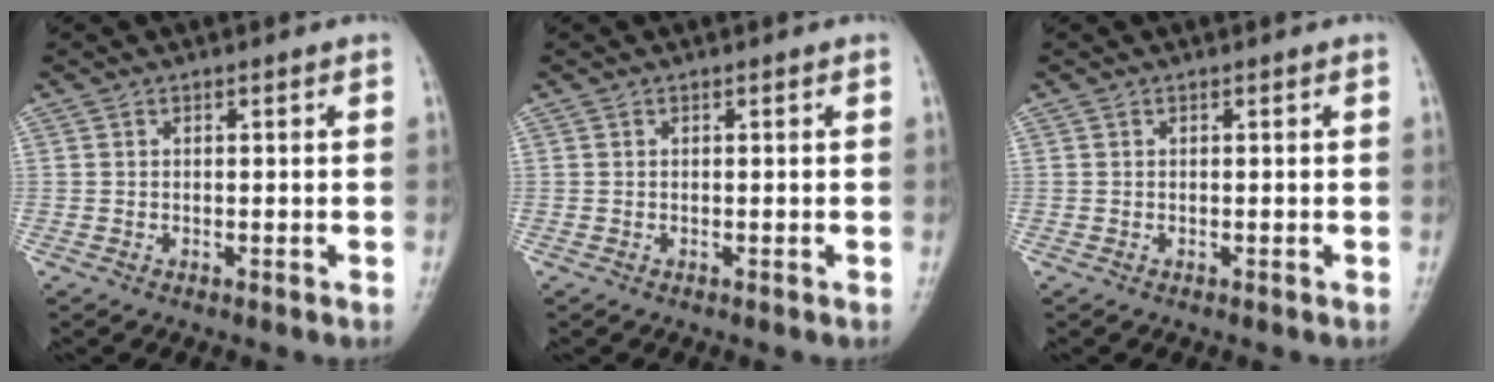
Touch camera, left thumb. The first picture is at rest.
{"total": 0.0}
{"total": 0.0}